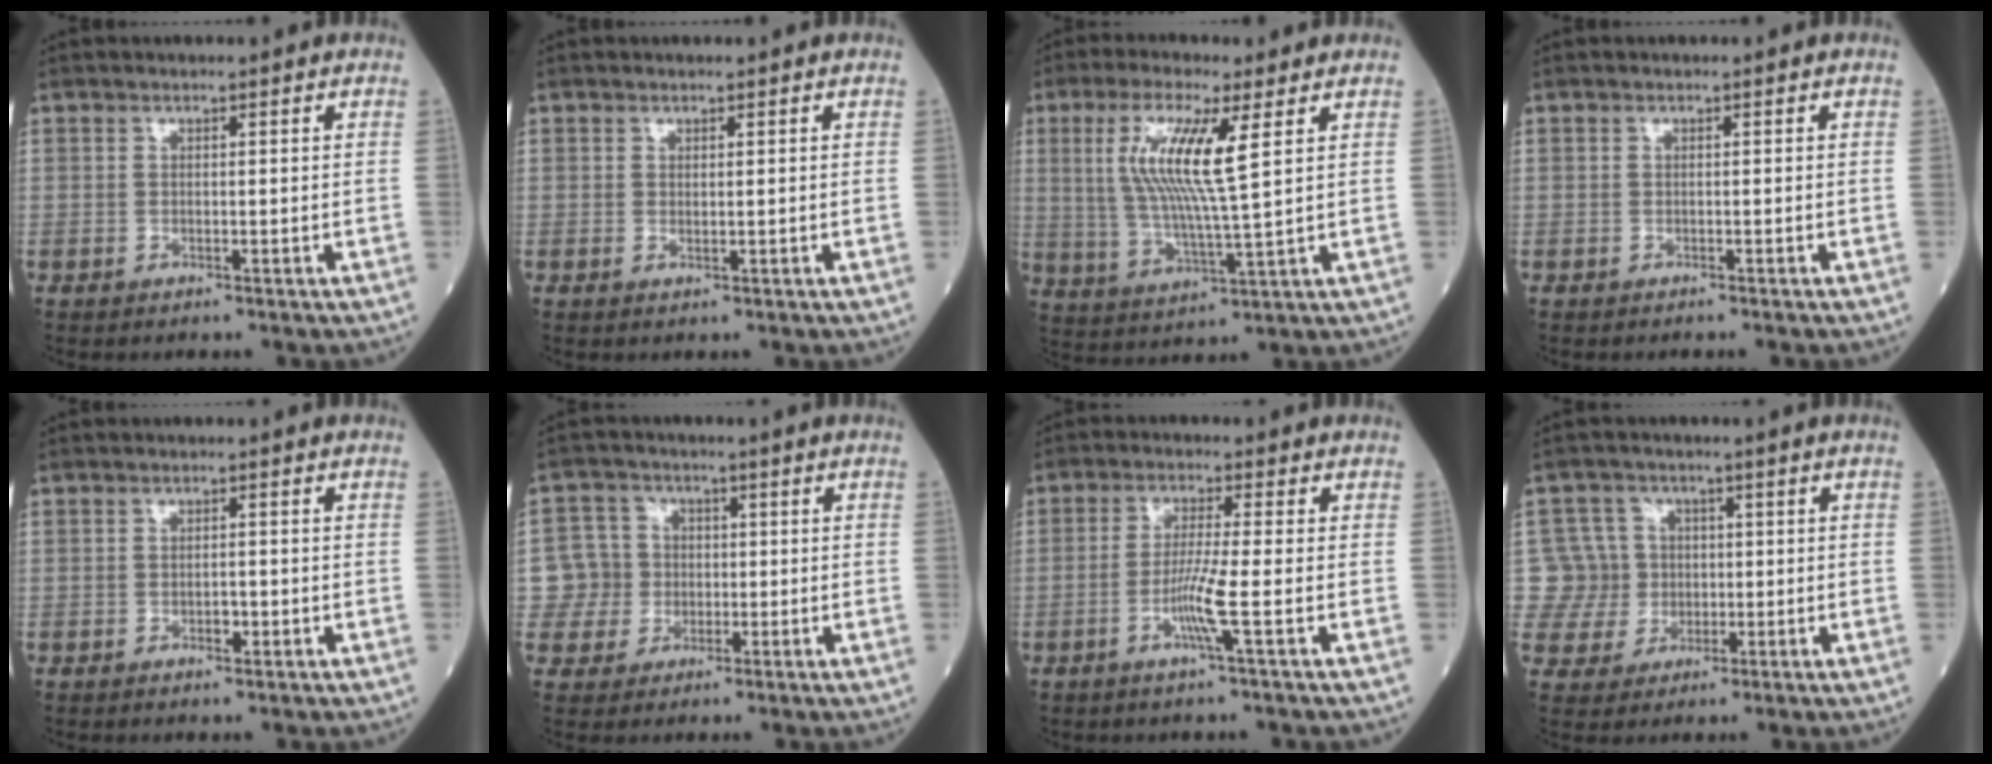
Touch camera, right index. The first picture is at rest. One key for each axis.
{"total": 0.5, "fx": 0.2, "fy": 0.1, "fz": 0.4, "tx": -0.012, "ty": -0.003, "tz": 0.008}
{"total": 11.1, "fx": 3.4, "fy": 0.3, "fz": 10.5, "tx": -0.225, "ty": -0.001, "tz": 0.064}
{"total": 0.0}
{"total": 1.4, "fx": -0.6, "fy": 0.7, "fz": 1.1, "tx": -0.017, "ty": 0.002, "tz": -0.005}
{"total": 6.1, "fx": -0.5, "fy": 6.1, "fz": 0.5, "tx": -0.010, "ty": 0.019, "tz": -0.005}
{"total": 5.0, "fx": -1.6, "fy": -1.0, "fz": 4.6, "tx": -0.094, "ty": -0.010, "tz": -0.035}
{"total": 6.9, "fx": 0.3, "fy": 6.9, "fz": 0.2, "tx": -0.003, "ty": 0.017, "tz": 0.015}